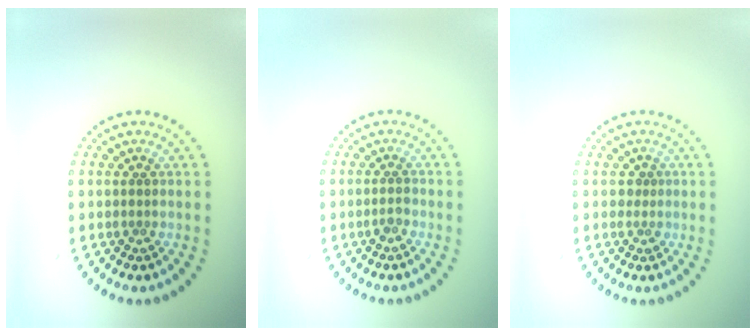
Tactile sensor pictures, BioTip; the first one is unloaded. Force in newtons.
{"total": 0.9, "press": 0.8, "slide": 0.4}
{"total": 0.9, "press": 0.8, "slide": 0.5}